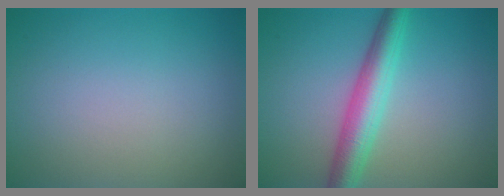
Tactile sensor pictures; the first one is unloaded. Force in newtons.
{"total": 4.8, "press": 4.8, "slide": 0.2}